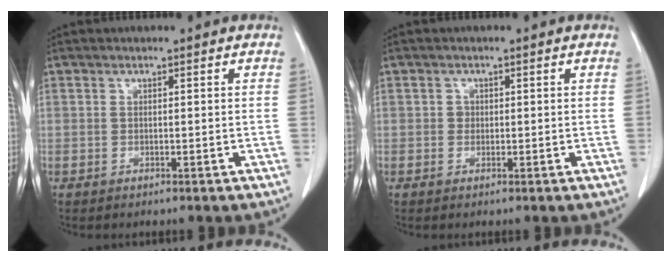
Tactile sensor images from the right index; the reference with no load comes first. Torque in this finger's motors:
{"motor_torque": [-0.04, 0.03, 0.00, 0.00]}